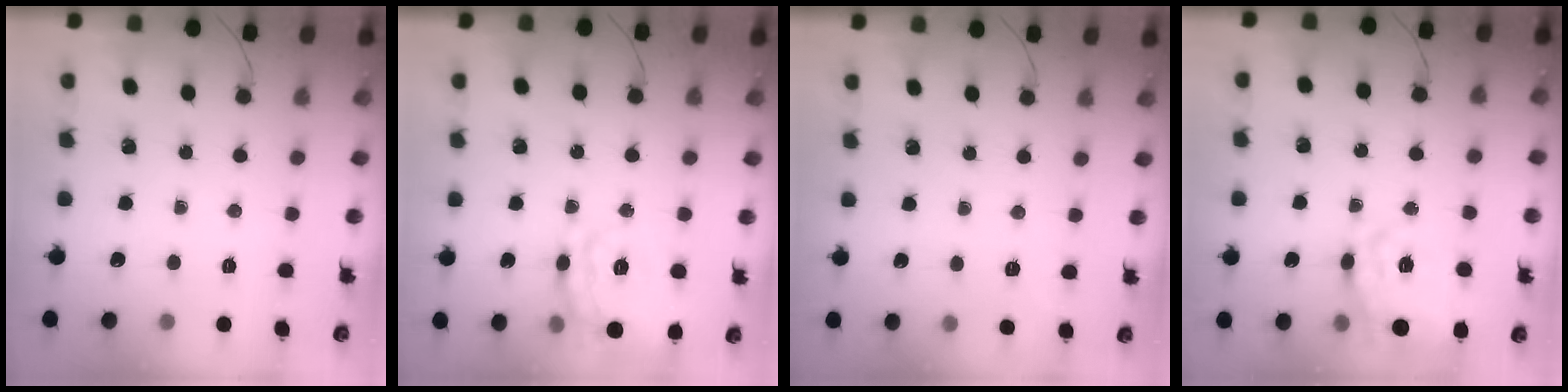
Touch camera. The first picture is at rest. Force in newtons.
{"total": 17.7, "press": 17.7, "slide": 0.5}
{"total": 2.3, "press": 1.5, "slide": 1.7}
{"total": 12.1, "press": 11.5, "slide": 4.0}